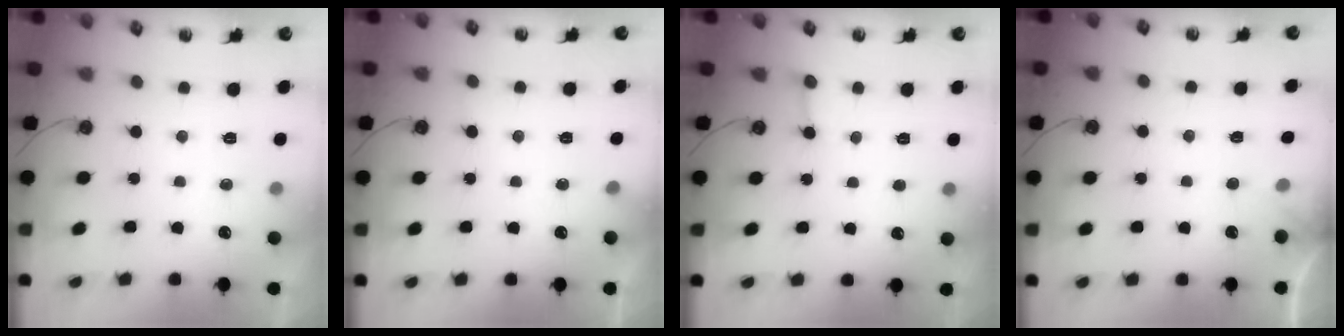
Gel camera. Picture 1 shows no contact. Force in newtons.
{"total": 5.4, "press": 5.4, "slide": 0.4}
{"total": 2.5, "press": 2.5, "slide": 0.1}
{"total": 4.1, "press": 4.1, "slide": 0.5}